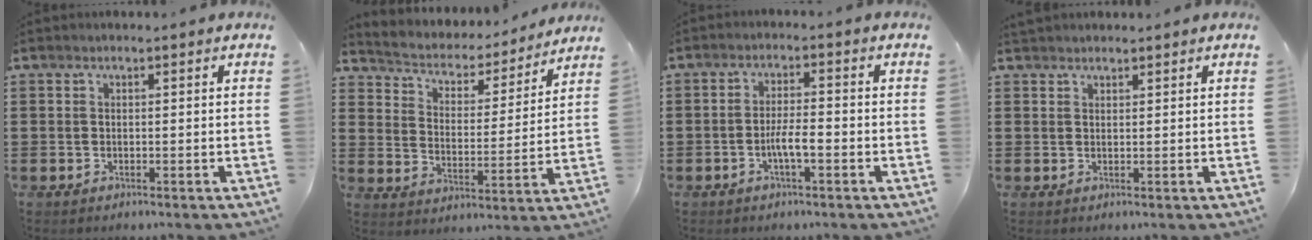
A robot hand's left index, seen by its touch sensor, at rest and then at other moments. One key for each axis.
{"total": 3.2, "fx": 3.0, "fy": 1.1, "fz": 0.2, "tx": -0.028, "ty": -0.027, "tz": 0.040}
{"total": 3.9, "fx": -1.5, "fy": 0.8, "fz": 3.5, "tx": -0.068, "ty": 0.003, "tz": -0.030}
{"total": 1.3, "fx": 1.2, "fy": 0.4, "fz": 0.0, "tx": -0.002, "ty": 0.002, "tz": 0.024}